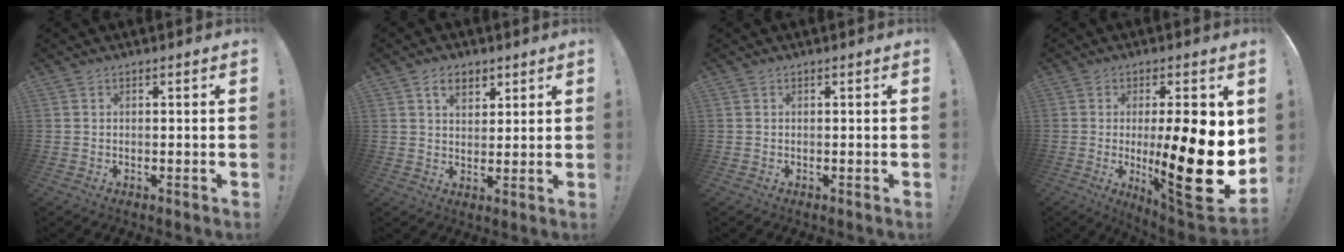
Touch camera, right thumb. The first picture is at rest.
{"total": 6.0, "force": [3.5, 3.9, 2.8], "torque": [-0.037, -0.012, 0.063]}
{"total": 0.0}
{"total": 22.1, "force": [-0.7, 5.1, 21.5], "torque": [-0.326, -0.024, -0.005]}